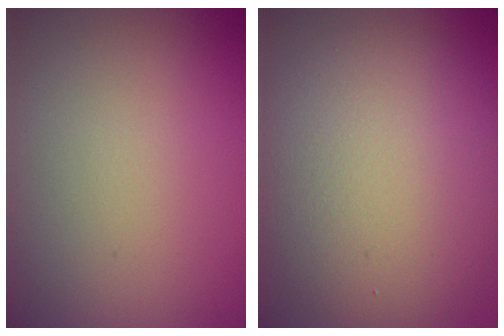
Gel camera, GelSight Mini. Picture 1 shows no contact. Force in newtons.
{"total": 9.1, "press": 9.1, "slide": 0.7}